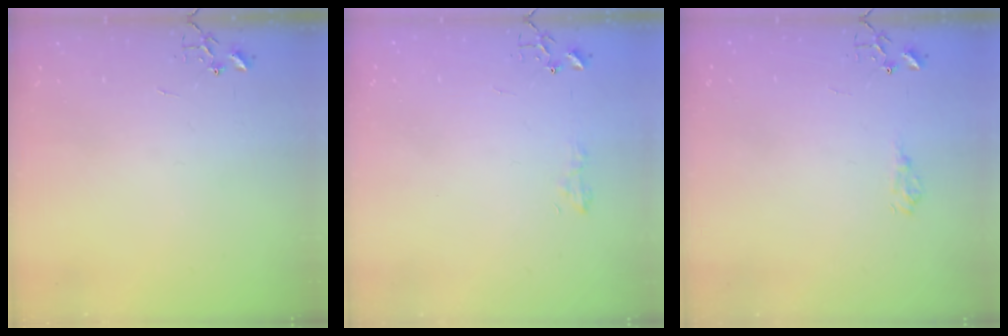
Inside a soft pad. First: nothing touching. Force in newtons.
{"total": 5.6, "press": 5.6, "slide": 0.6}
{"total": 6.6, "press": 6.5, "slide": 0.9}